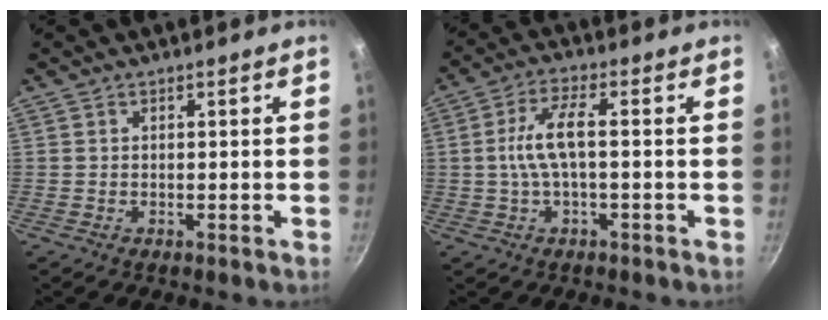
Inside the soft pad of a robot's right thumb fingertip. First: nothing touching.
{"total": 6.8, "force": [-0.5, 1.9, 6.5], "torque": [-0.139, 0.020, -0.012]}